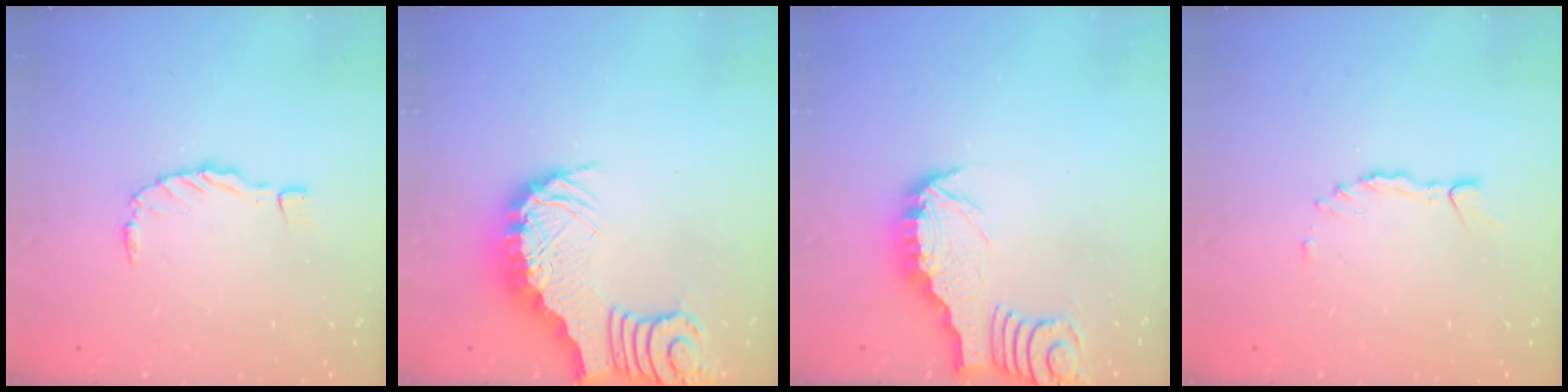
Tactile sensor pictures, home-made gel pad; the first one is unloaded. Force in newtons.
{"total": 3.7, "press": 3.6, "slide": 0.7}
{"total": 3.3, "press": 3.3, "slide": 0.4}
{"total": 2.3, "press": 2.3, "slide": 0.2}